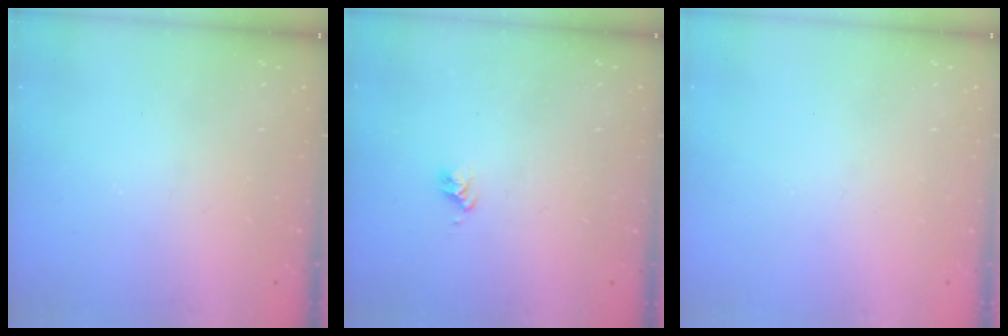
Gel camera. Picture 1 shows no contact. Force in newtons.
{"total": 2.7, "press": 2.7, "slide": 0.3}
{"total": 0.0}